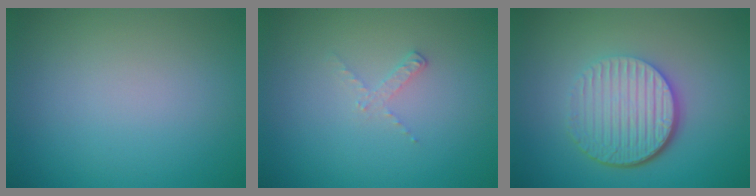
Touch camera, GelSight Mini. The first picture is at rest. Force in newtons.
{"total": 1.1, "press": 1.1, "slide": 0.2}
{"total": 6.1, "press": 4.2, "slide": 4.4}